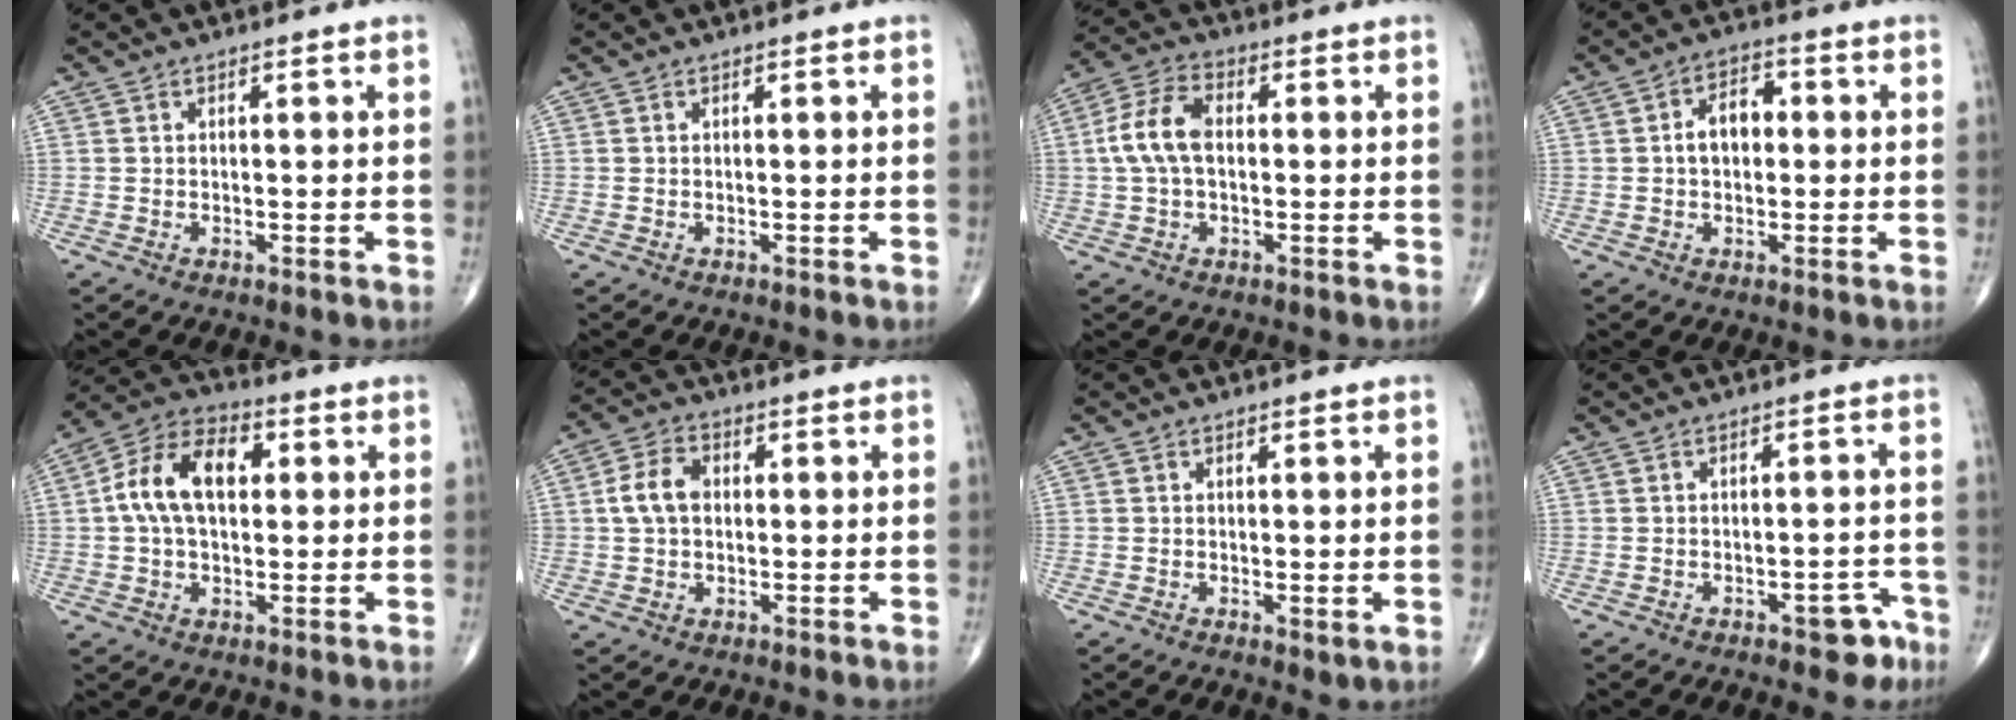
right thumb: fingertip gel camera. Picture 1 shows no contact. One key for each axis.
{"total": 0.0}
{"total": 8.8, "fx": 0.4, "fy": 5.2, "fz": 7.1, "tx": -0.150, "ty": 0.024, "tz": 0.003}
{"total": 6.1, "fx": 0.3, "fy": 4.1, "fz": 4.5, "tx": -0.062, "ty": 0.019, "tz": -0.003}
{"total": 13.1, "fx": 2.0, "fy": 8.0, "fz": 10.2, "tx": -0.179, "ty": 0.028, "tz": 0.026}
{"total": 6.3, "fx": 0.6, "fy": 4.5, "fz": 4.4, "tx": -0.082, "ty": 0.016, "tz": 0.007}
{"total": 1.5, "fx": -0.1, "fy": 0.6, "fz": 1.4, "tx": -0.024, "ty": -0.008, "tz": -0.002}
{"total": 4.9, "fx": -2.9, "fy": 2.4, "fz": 3.1, "tx": -0.015, "ty": 0.025, "tz": -0.034}